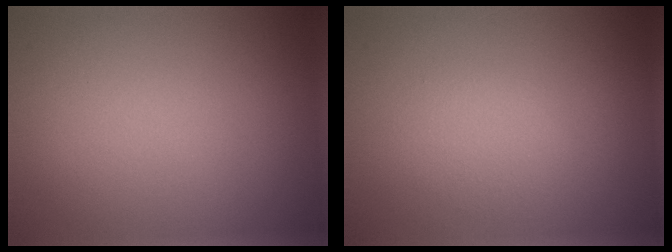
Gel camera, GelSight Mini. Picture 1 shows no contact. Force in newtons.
{"total": 1.6, "press": 1.6, "slide": 0.1}